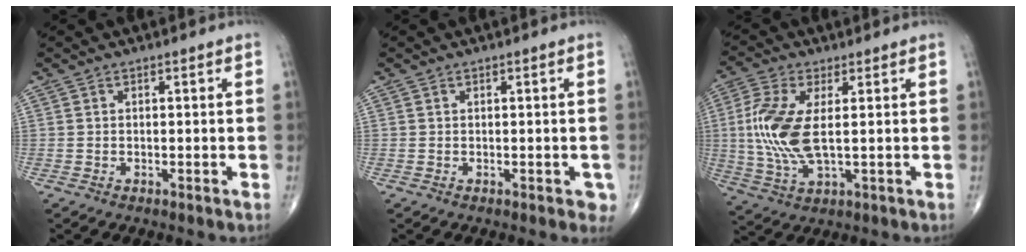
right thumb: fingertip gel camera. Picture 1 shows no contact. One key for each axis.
{"total": 1.9, "fx": -0.4, "fy": 1.1, "fz": 1.5, "tx": -0.001, "ty": 0.001, "tz": -0.004}
{"total": 11.8, "fx": 0.9, "fy": 4.8, "fz": 10.7, "tx": -0.255, "ty": -0.006, "tz": 0.021}